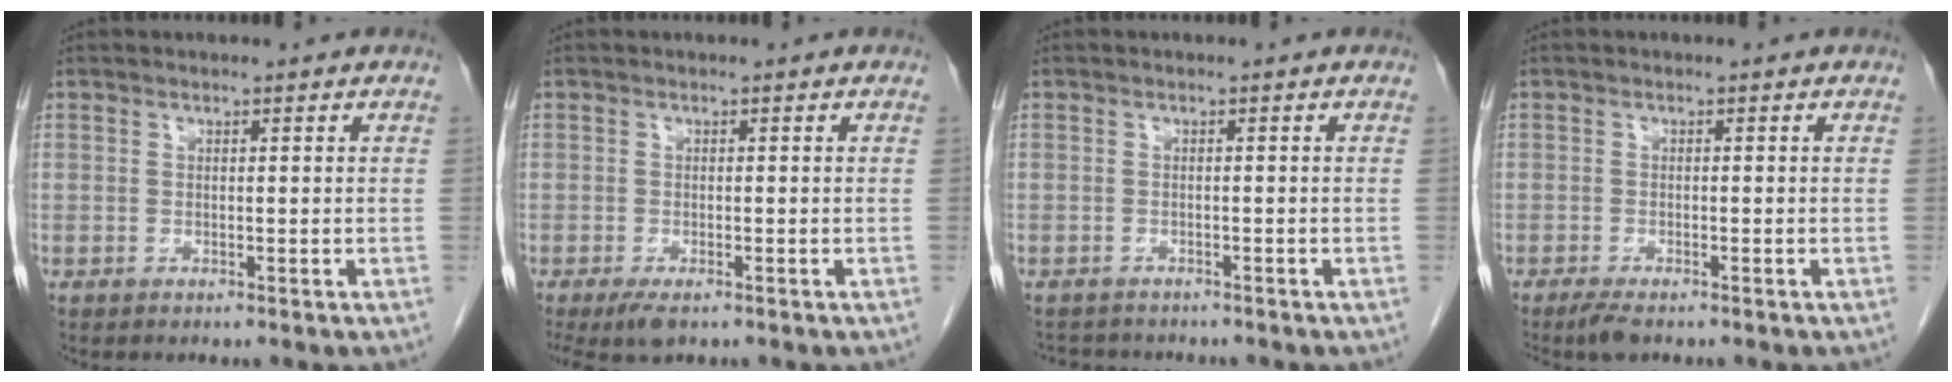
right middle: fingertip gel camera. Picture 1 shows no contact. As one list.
[{"total": 3.5, "force": [-2.3, 1.2, 2.4], "torque": [-0.048, -0.009, -0.035]}, {"total": 4.1, "force": [-3.8, 1.3, 0.7], "torque": [-0.009, -0.006, -0.054]}, {"total": 2.5, "force": [-1.9, 0.6, 1.5], "torque": [-0.034, -0.007, -0.033]}]